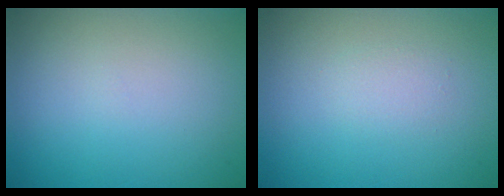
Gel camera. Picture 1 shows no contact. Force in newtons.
{"total": 1.0, "press": 1.0, "slide": 0.0}